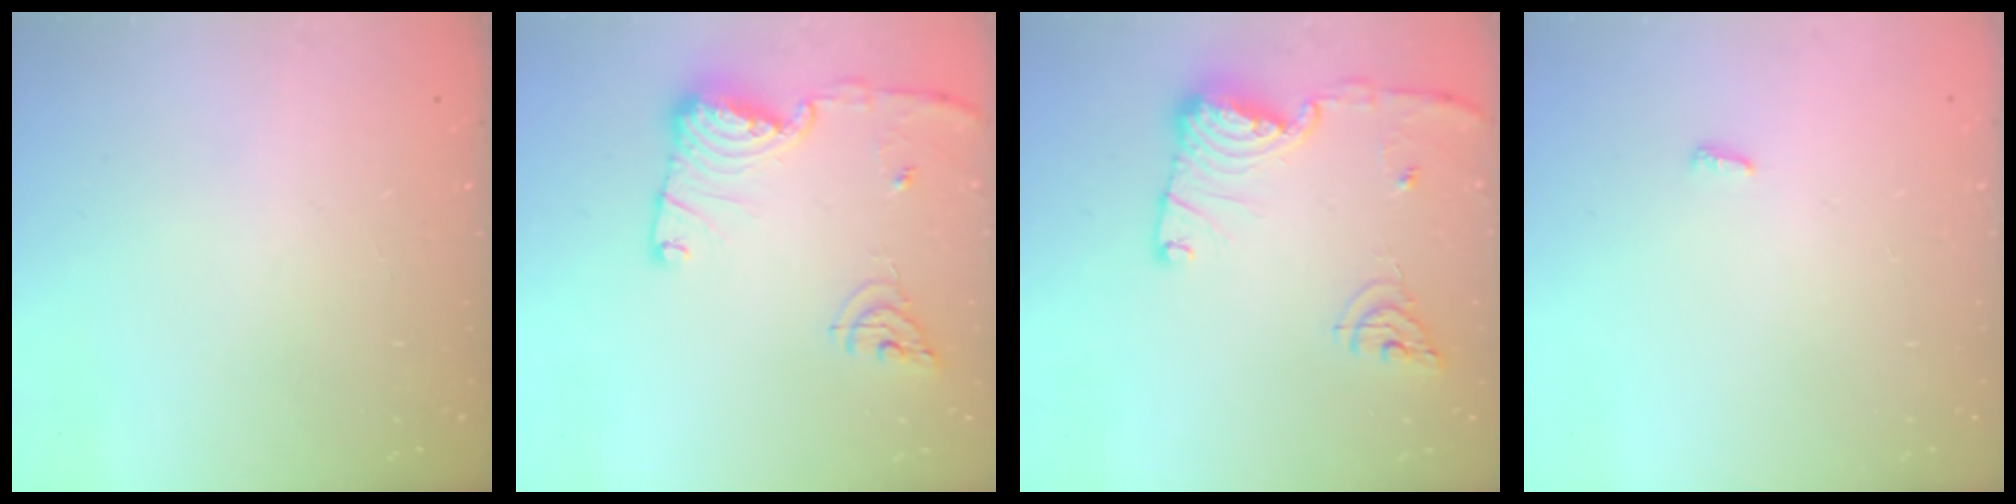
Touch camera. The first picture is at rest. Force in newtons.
{"total": 14.9, "press": 14.8, "slide": 1.6}
{"total": 14.9, "press": 14.8, "slide": 1.6}
{"total": 2.8, "press": 2.8, "slide": 0.5}